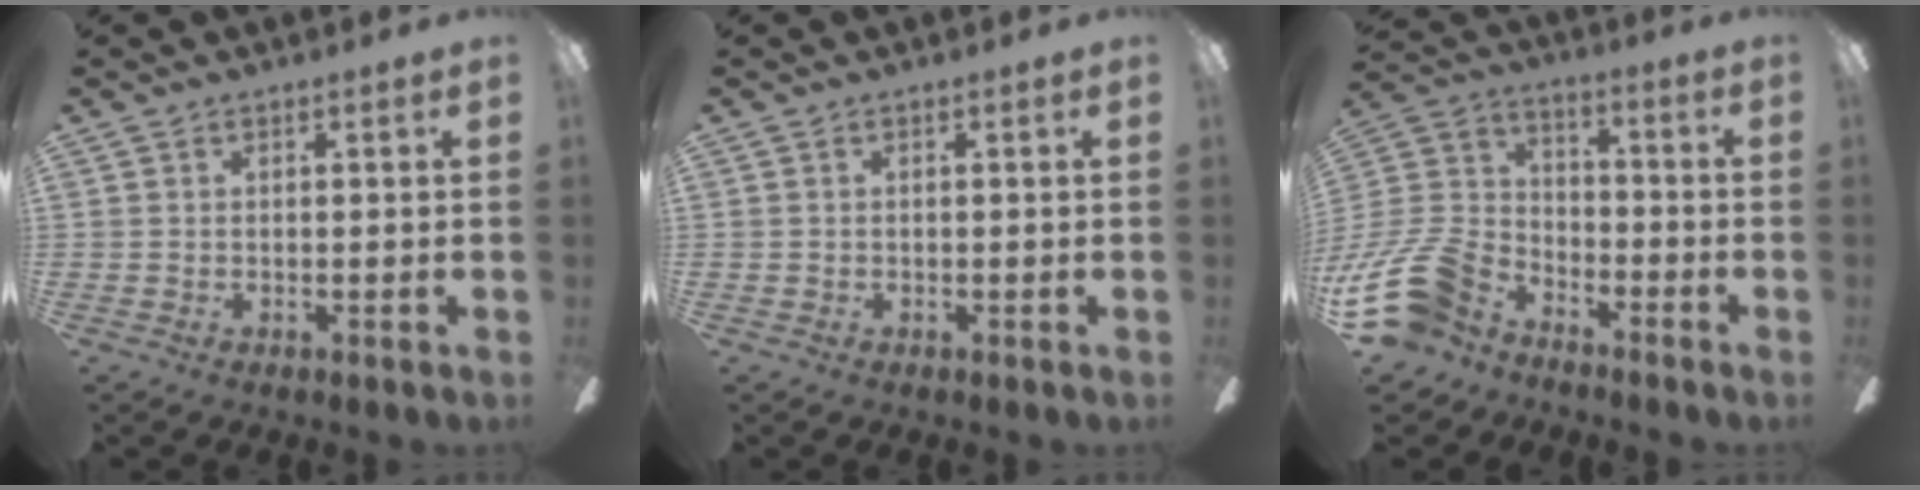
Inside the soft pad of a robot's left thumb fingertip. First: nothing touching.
{"total": 0.0}
{"total": 17.5, "force": [-10.3, 10.6, 9.3], "torque": [-0.218, 0.045, -0.185]}